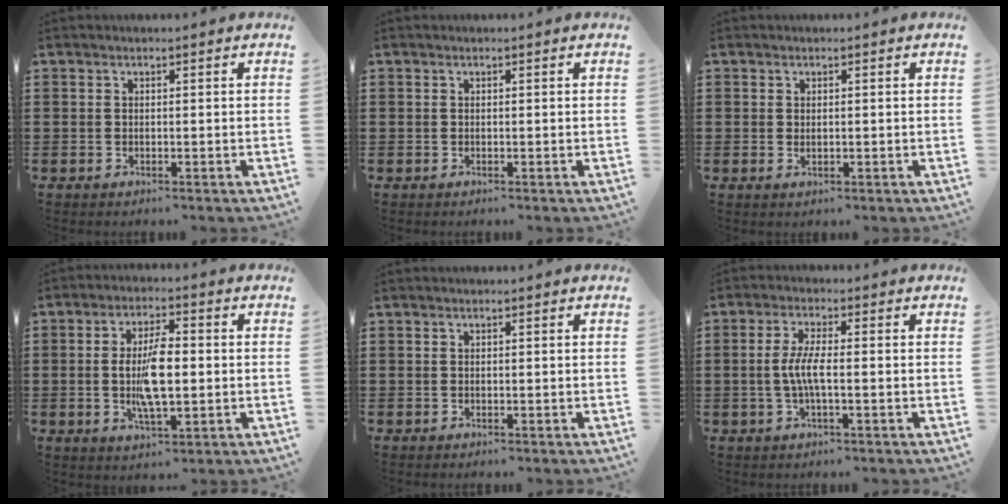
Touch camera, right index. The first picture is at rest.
{"total": 0.0}
{"total": 0.6, "force": [0.2, 0.3, 0.5], "torque": [-0.011, 0.003, 0.003]}
{"total": 8.0, "force": [-0.5, 2.9, 7.4], "torque": [-0.153, -0.001, -0.013]}
{"total": 0.0}
{"total": 4.6, "force": [-0.7, 0.9, 4.4], "torque": [-0.101, -0.005, -0.023]}